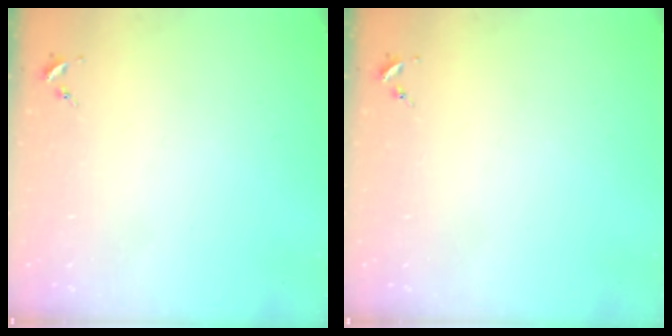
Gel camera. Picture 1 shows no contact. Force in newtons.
{"total": 0.0}